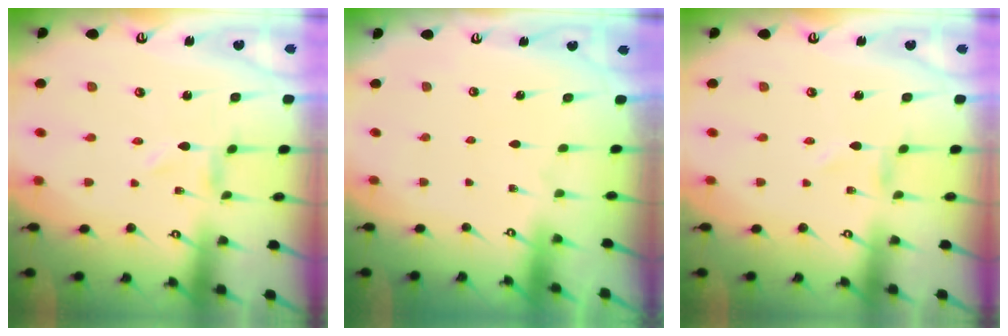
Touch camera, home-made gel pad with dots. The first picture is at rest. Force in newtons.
{"total": 1.6, "press": 1.6, "slide": 0.1}
{"total": 1.0, "press": 1.0, "slide": 0.1}